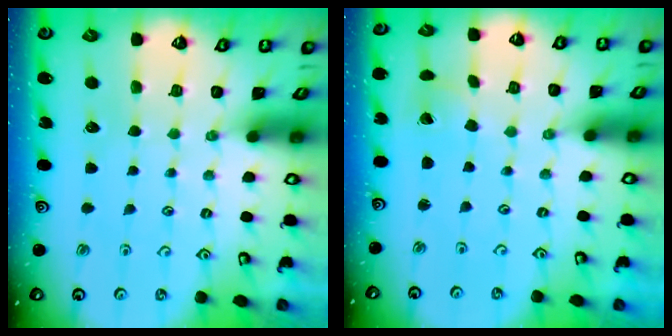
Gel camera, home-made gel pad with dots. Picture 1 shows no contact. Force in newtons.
{"total": 2.1, "press": 2.1, "slide": 0.1}